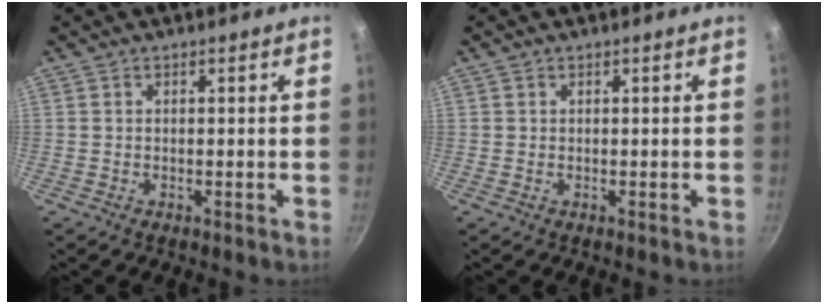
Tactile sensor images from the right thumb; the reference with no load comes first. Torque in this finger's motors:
{"motor_torque": [-0.04, -0.26, -0.27, 0.08, 0.00]}